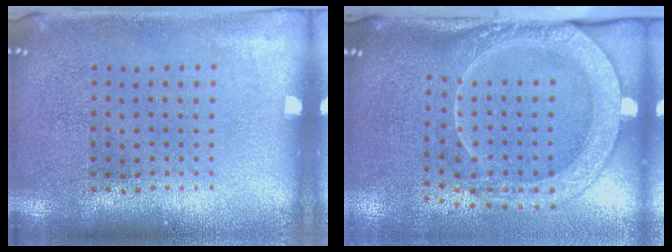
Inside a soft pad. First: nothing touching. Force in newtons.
{"total": 2.8, "press": 2.1, "slide": 1.8}